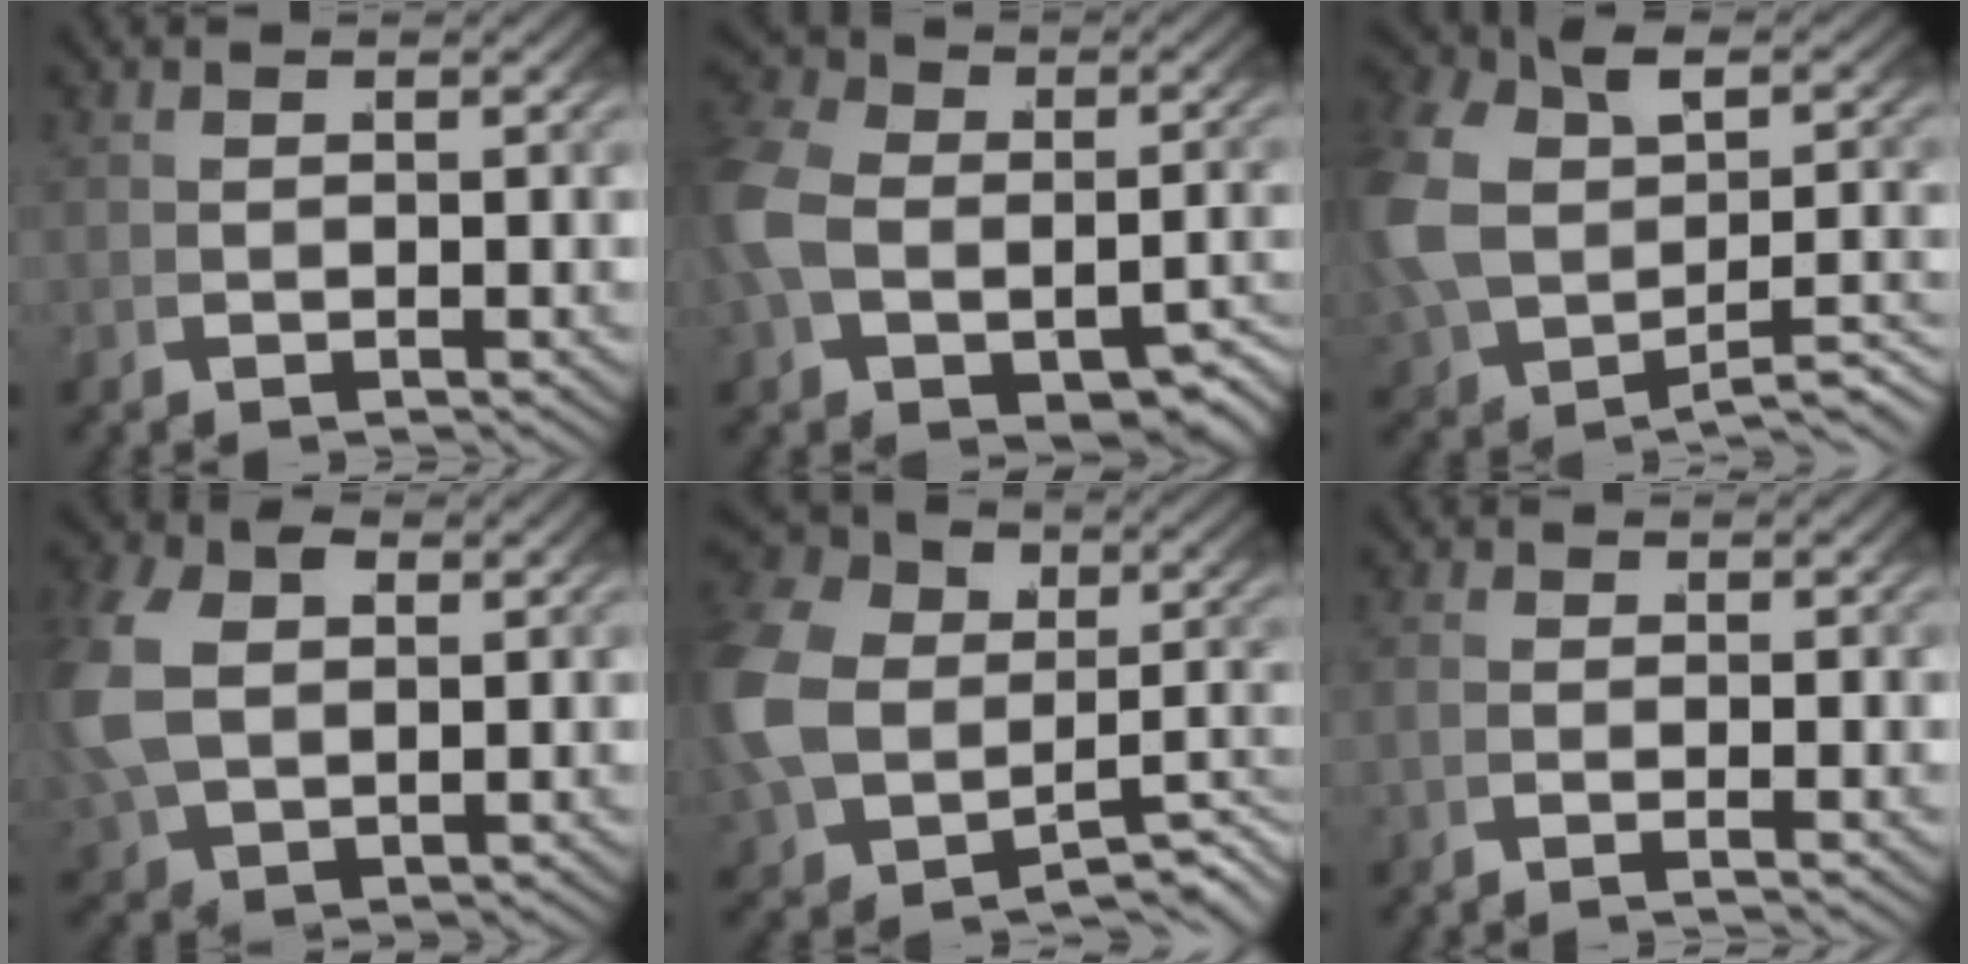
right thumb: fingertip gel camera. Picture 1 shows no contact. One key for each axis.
{"total": 8.6, "fx": -1.1, "fy": 6.5, "fz": 5.6, "tx": -0.131, "ty": -0.035, "tz": 0.001}
{"total": 7.3, "fx": -0.3, "fy": 4.9, "fz": 5.3, "tx": -0.133, "ty": -0.013, "tz": 0.017}
{"total": 5.6, "fx": 1.5, "fy": 4.1, "fz": 3.5, "tx": -0.109, "ty": -0.018, "tz": 0.050}
{"total": 11.1, "fx": -2.1, "fy": 8.4, "fz": 6.9, "tx": -0.165, "ty": -0.035, "tz": -0.011}
{"total": 0.8, "fx": -0.5, "fy": -0.3, "fz": 0.5, "tx": -0.012, "ty": -0.004, "tz": -0.010}